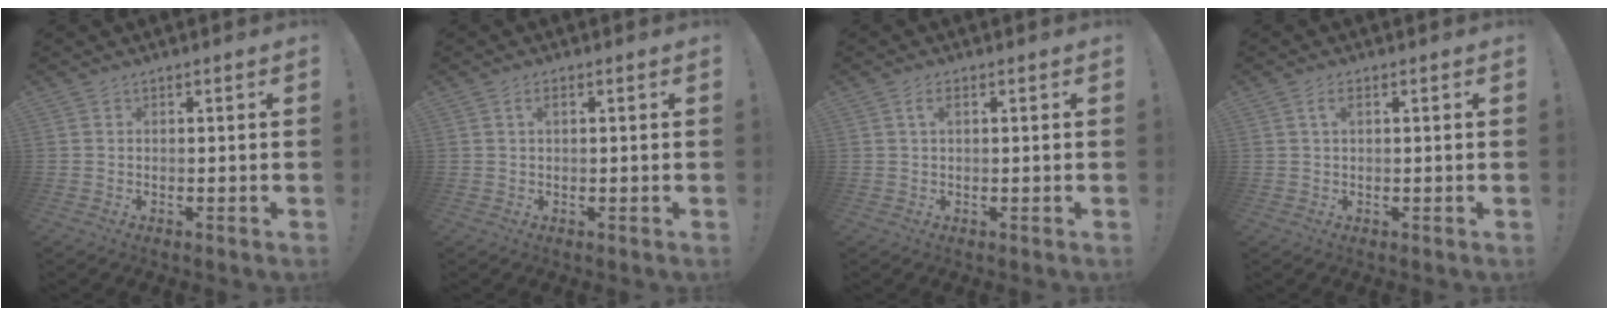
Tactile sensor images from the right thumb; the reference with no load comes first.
{"total": 1.4, "force": [0.3, 0.5, 1.3], "torque": [-0.018, 0.002, 0.003]}
{"total": 2.2, "force": [0.8, 0.8, 1.9], "torque": [-0.031, 0.002, 0.011]}
{"total": 2.2, "force": [0.7, 0.8, 2.0], "torque": [-0.032, 0.002, 0.010]}